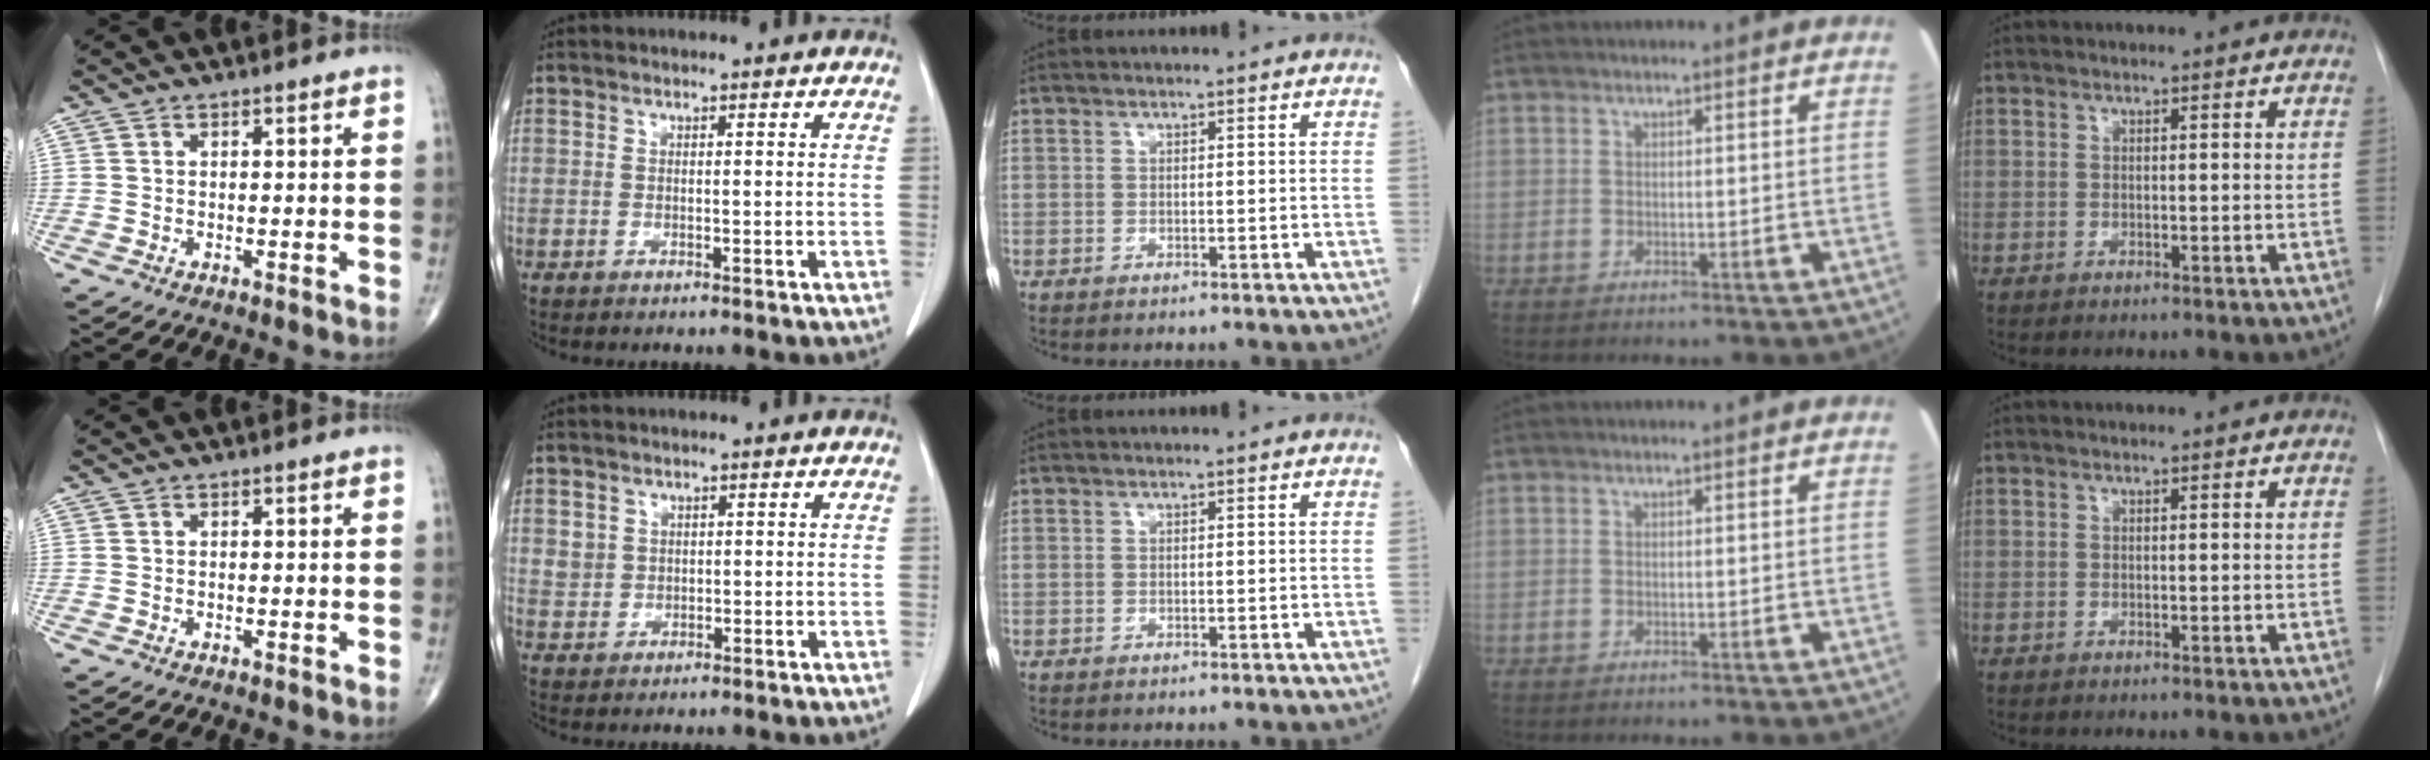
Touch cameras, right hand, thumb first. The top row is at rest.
{"index": {"total": 2.3, "force": [0.9, 2.1, 0.2], "torque": [0.004, 0.002, 0.016]}}